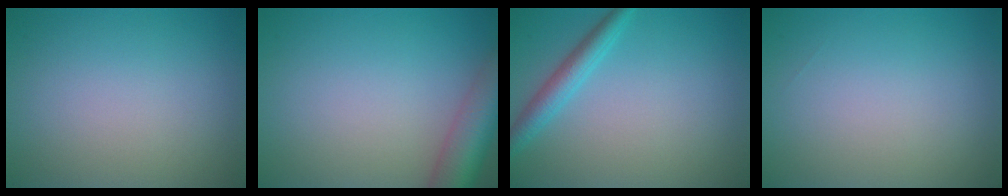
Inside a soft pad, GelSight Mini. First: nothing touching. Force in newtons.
{"total": 6.4, "press": 6.4, "slide": 0.4}
{"total": 2.6, "press": 2.6, "slide": 0.2}
{"total": 0.0}